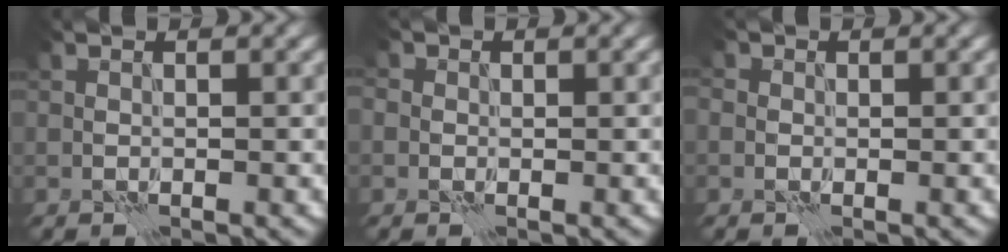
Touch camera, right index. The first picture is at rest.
{"total": 2.0, "force": [0.2, 1.9, 0.5], "torque": [-0.003, 0.010, -0.025]}
{"total": 1.9, "force": [-0.1, 1.7, 0.7], "torque": [-0.003, 0.006, -0.018]}